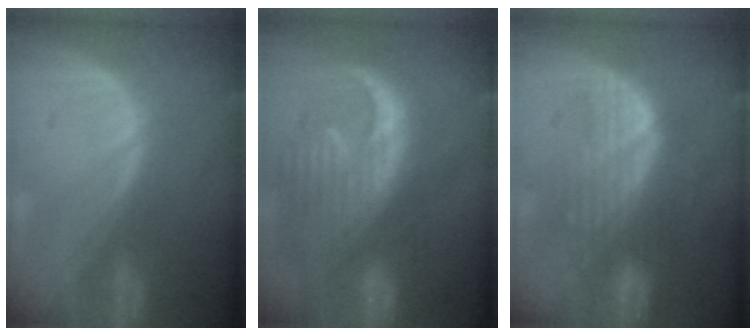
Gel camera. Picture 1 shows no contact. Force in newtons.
{"total": 13.5, "press": 11.6, "slide": 6.9}
{"total": 7.8, "press": 7.7, "slide": 1.4}